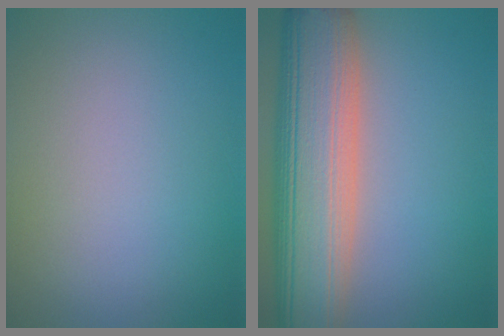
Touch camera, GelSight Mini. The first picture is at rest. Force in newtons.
{"total": 12.4, "press": 12.4, "slide": 0.8}